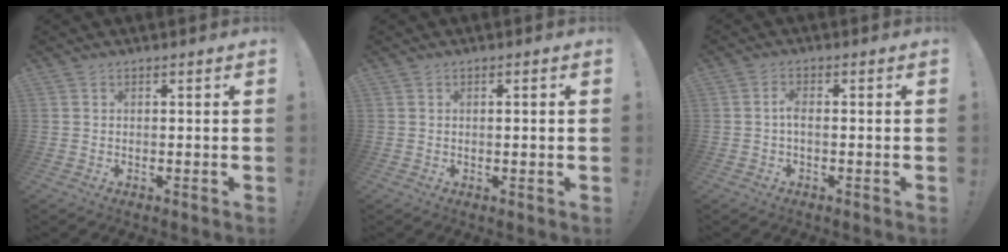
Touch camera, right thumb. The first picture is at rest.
{"total": 1.2, "force": [0.1, -0.2, 1.2], "torque": [-0.021, -0.001, 0.000]}
{"total": 2.6, "force": [-0.5, 0.9, 2.3], "torque": [-0.050, 0.002, -0.012]}